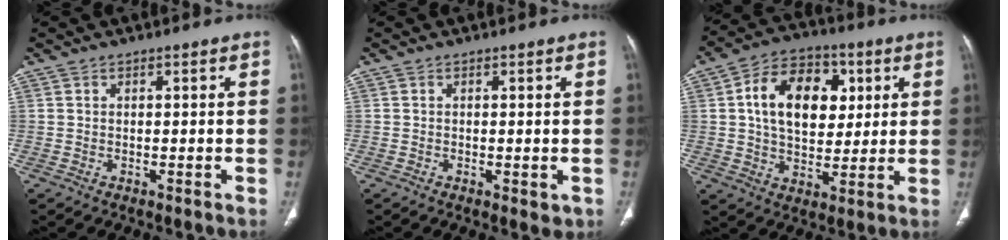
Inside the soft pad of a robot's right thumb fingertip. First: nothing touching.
{"total": 2.1, "force": [-0.5, 1.0, 1.8], "torque": [-0.021, -0.005, -0.004]}
{"total": 16.0, "force": [3.8, 10.8, 11.3], "torque": [-0.154, 0.004, 0.060]}